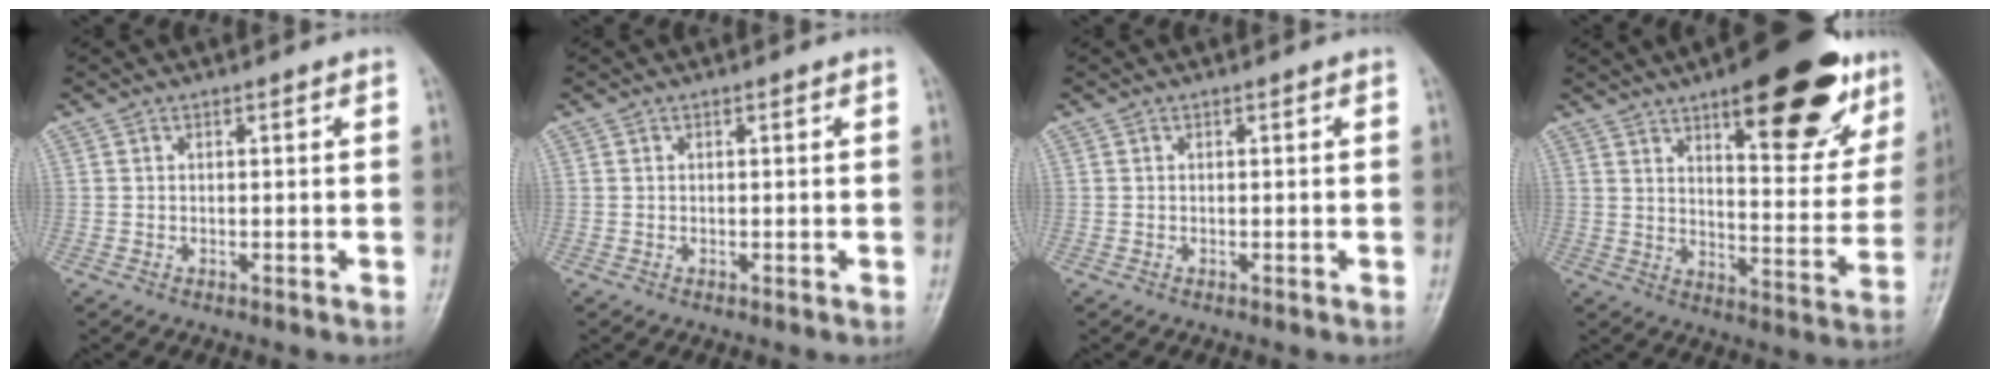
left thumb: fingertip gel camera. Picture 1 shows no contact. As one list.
[{"total": 0.0}, {"total": 0.0}, {"total": 25.2, "force": [14.4, 8.7, 18.8], "torque": [-0.212, -0.047, 0.206]}]